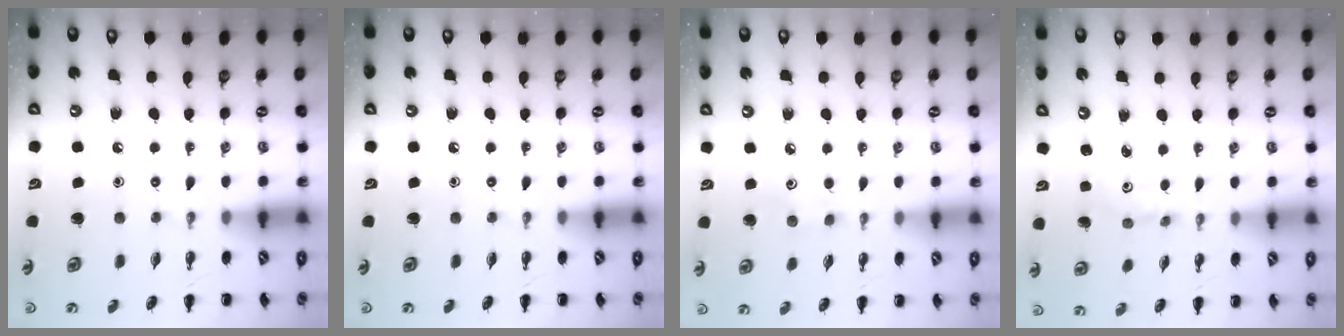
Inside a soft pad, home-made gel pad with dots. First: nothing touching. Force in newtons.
{"total": 0.0}
{"total": 3.0, "press": 2.9, "slide": 0.8}
{"total": 1.5, "press": 1.4, "slide": 0.5}